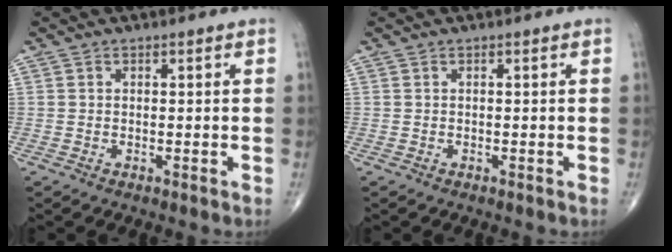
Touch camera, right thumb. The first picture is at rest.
{"total": 0.0}